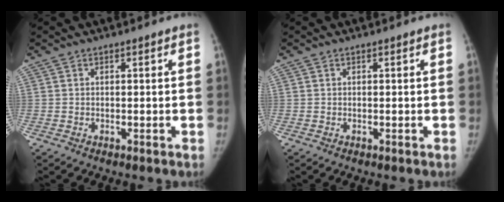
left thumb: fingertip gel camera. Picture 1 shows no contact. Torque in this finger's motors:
{"motor_torque": [-0.03, 0.03, 0.05, -0.06, 0.00]}